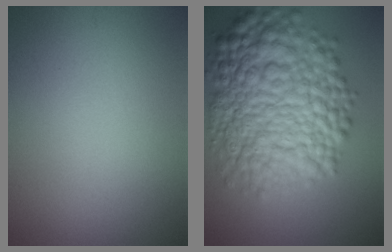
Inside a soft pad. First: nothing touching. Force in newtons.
{"total": 12.2, "press": 12.2, "slide": 0.3}